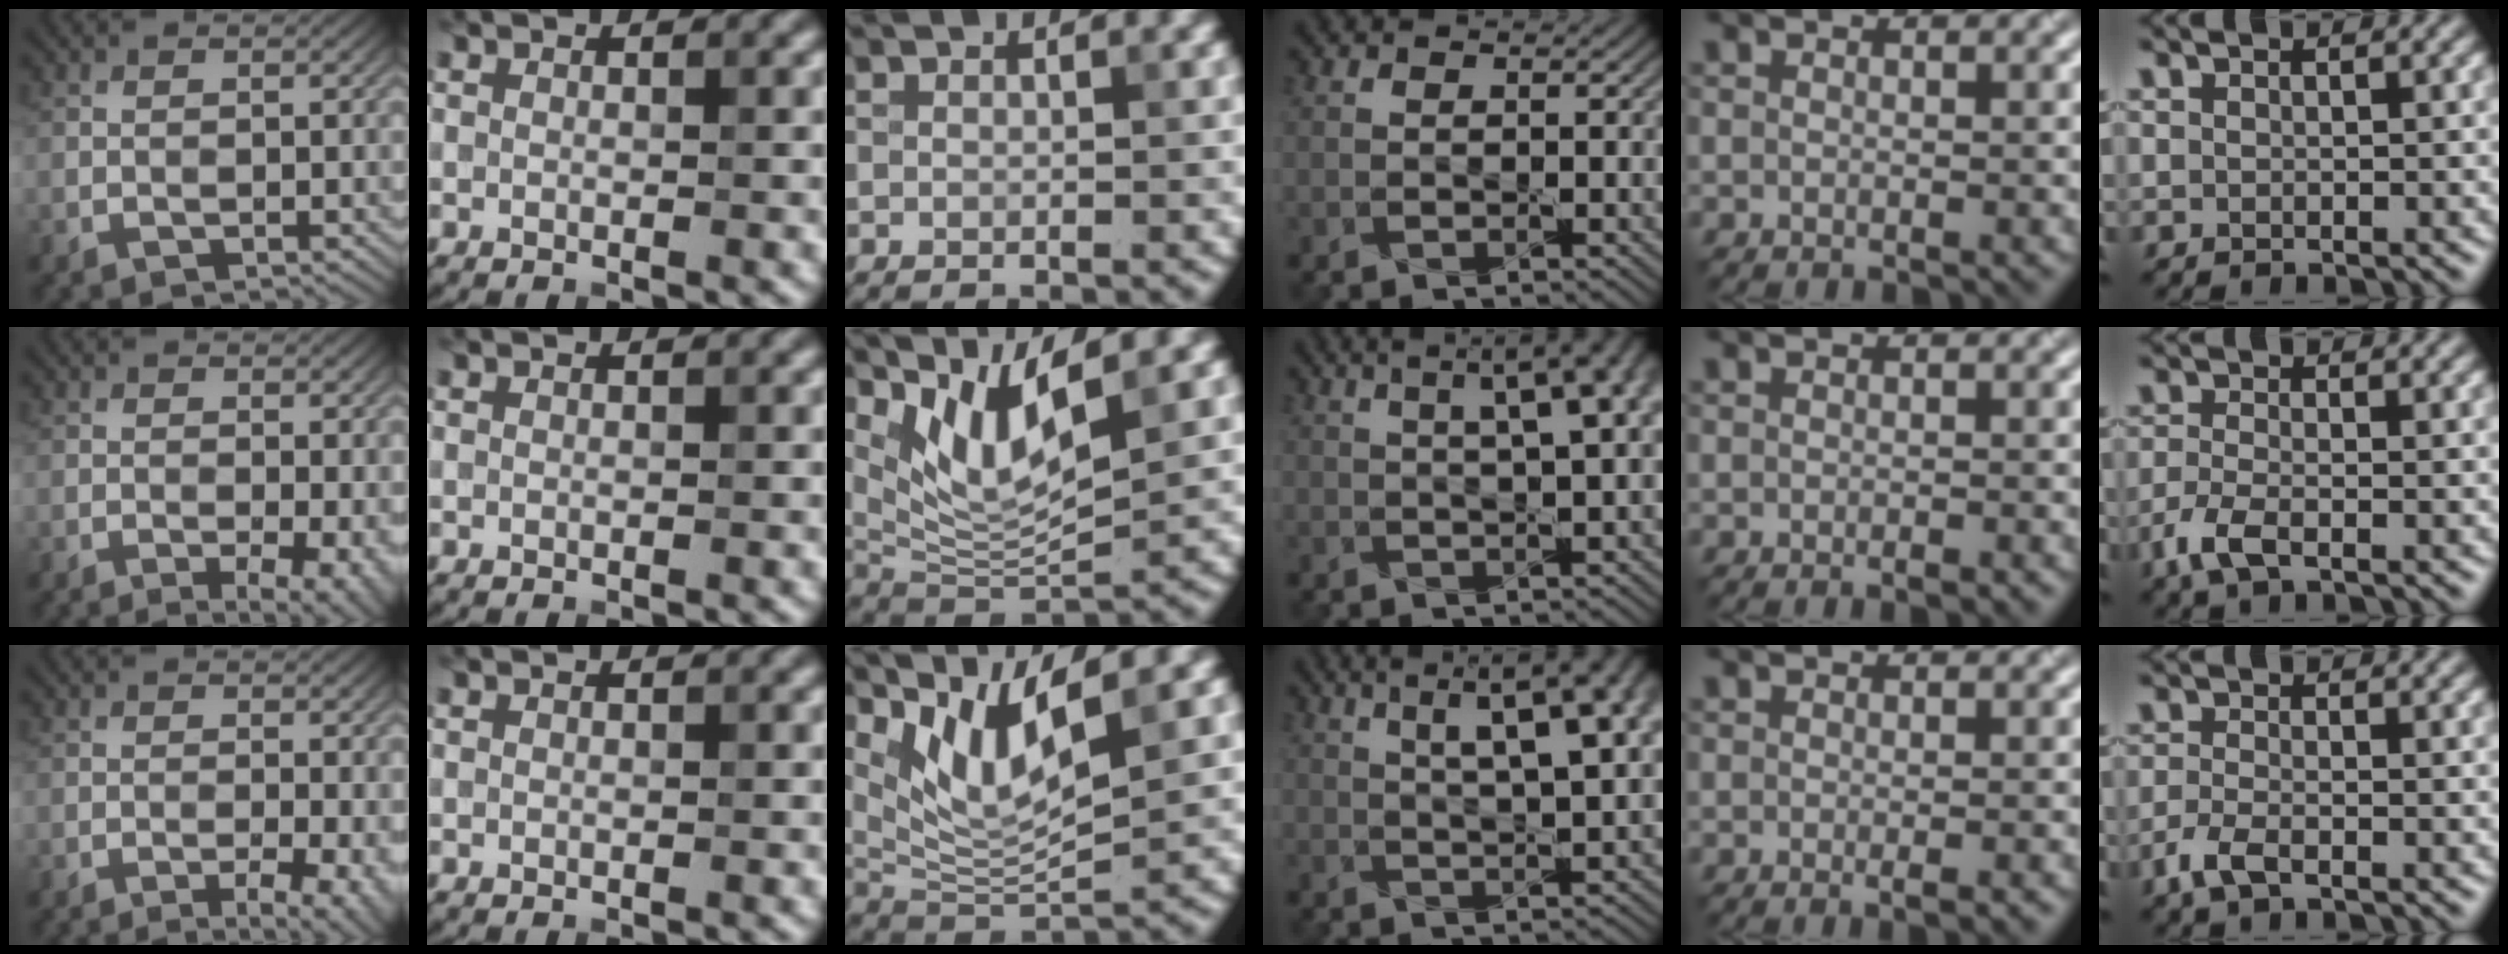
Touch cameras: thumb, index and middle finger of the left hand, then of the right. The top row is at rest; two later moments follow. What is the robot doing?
{"motion": "pour", "object": "sugar"}